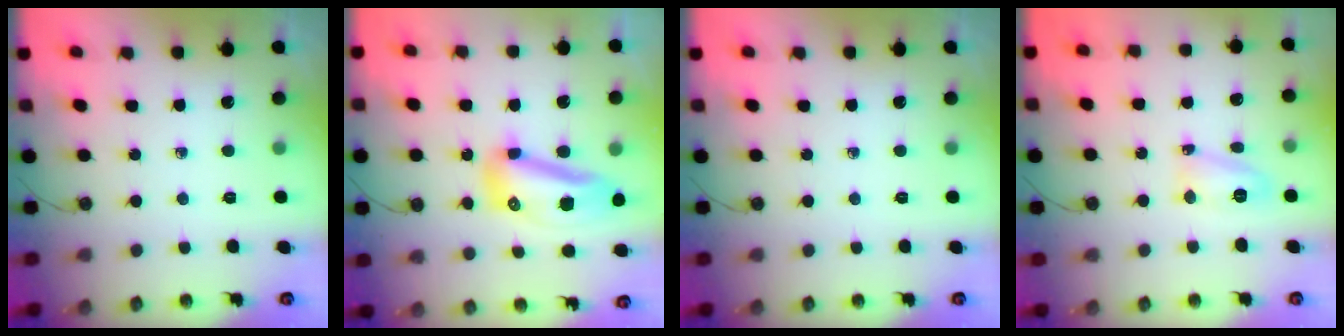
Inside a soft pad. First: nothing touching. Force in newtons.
{"total": 13.6, "press": 13.5, "slide": 1.8}
{"total": 0.0}
{"total": 9.1, "press": 9.0, "slide": 1.2}